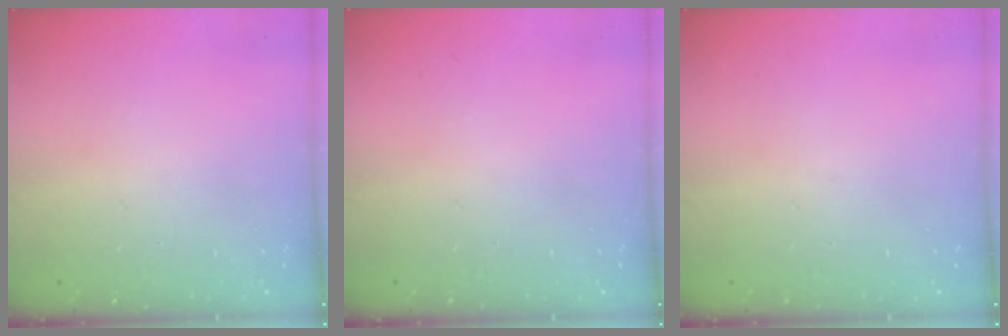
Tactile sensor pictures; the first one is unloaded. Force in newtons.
{"total": 0.0}
{"total": 0.0}